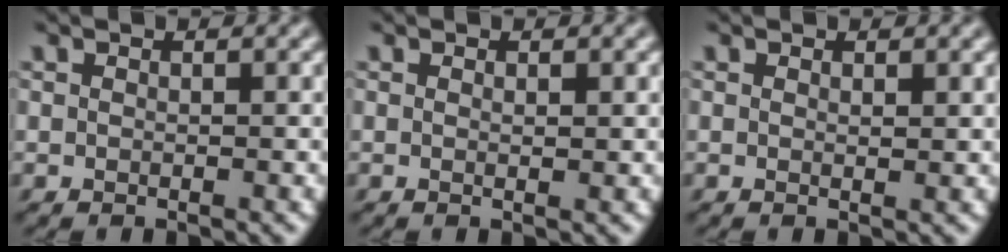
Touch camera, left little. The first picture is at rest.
{"total": 0.6, "force": [0.1, 0.1, 0.6], "torque": [-0.010, 0.000, 0.002]}
{"total": 0.6, "force": [0.4, 0.1, 0.4], "torque": [-0.008, -0.001, 0.007]}